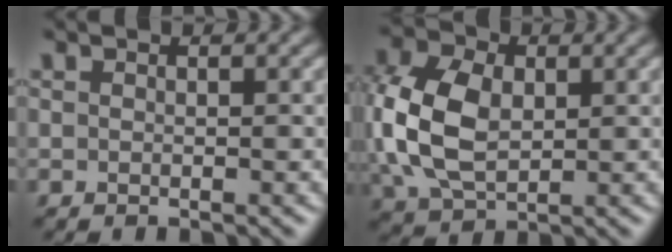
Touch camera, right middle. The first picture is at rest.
{"total": 8.7, "force": [0.5, 6.0, 6.3], "torque": [-0.169, 0.008, 0.006]}